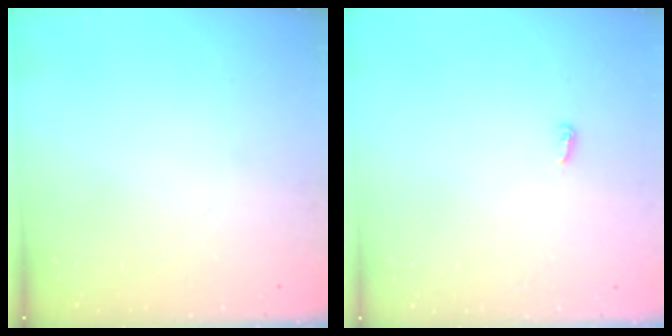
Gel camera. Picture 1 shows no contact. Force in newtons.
{"total": 2.9, "press": 2.9, "slide": 0.3}